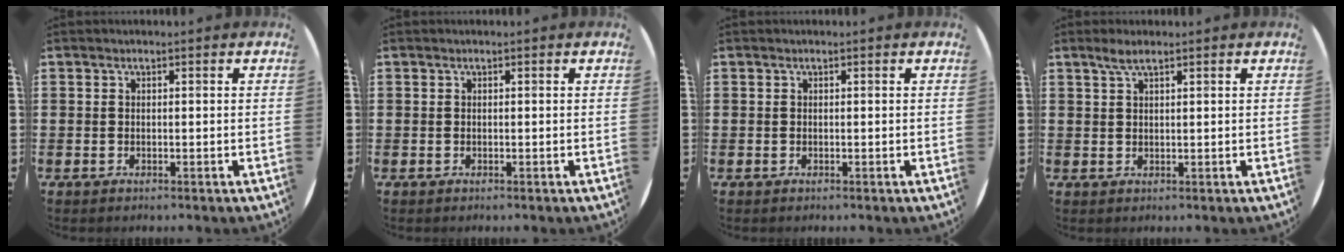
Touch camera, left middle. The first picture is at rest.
{"total": 0.0}
{"total": 0.0}
{"total": 2.3, "force": [1.6, 0.3, 1.6], "torque": [-0.032, 0.005, 0.028]}